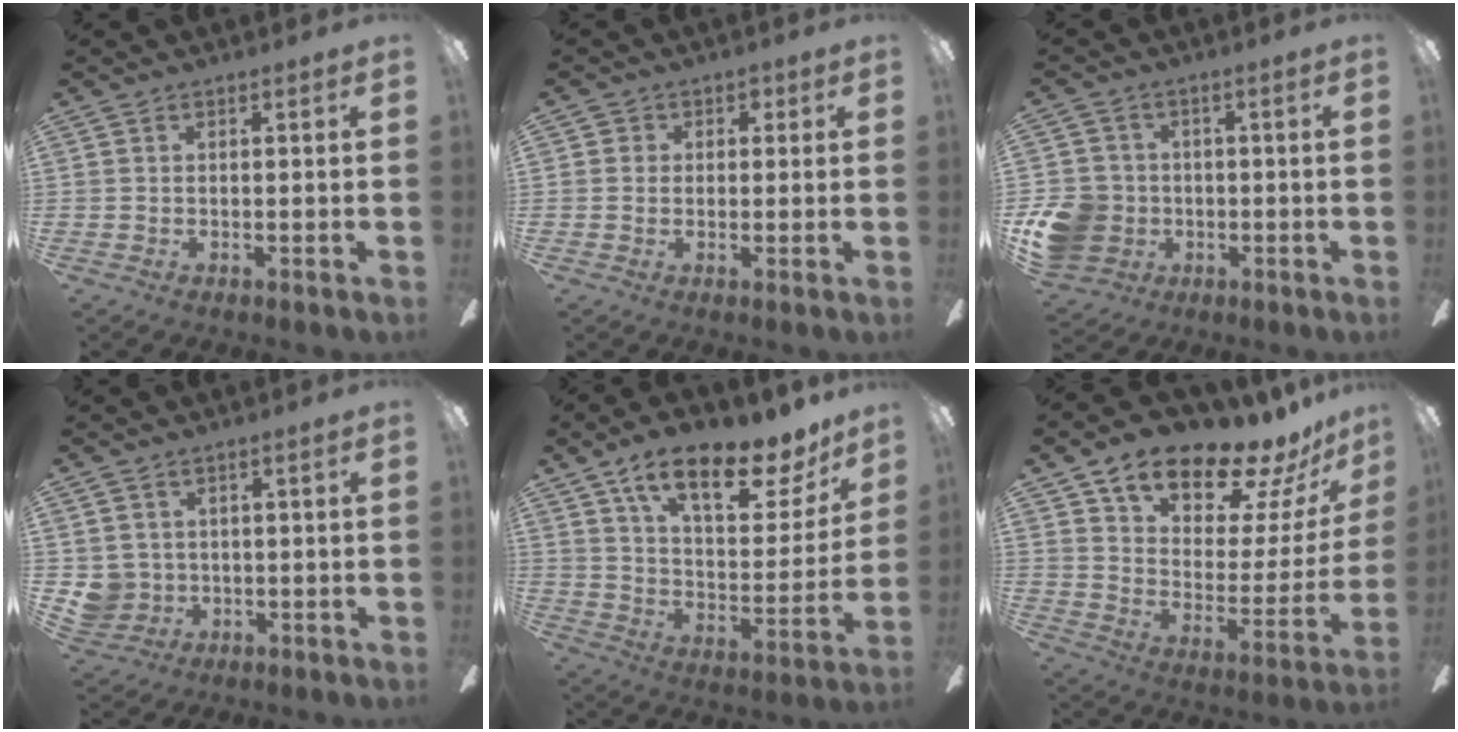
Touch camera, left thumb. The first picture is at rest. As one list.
[{"total": 2.7, "force": [0.2, 2.6, 0.5], "torque": [-0.005, 0.010, 0.000]}, {"total": 11.7, "force": [-2.4, 10.5, 4.6], "torque": [-0.111, 0.027, -0.038]}, {"total": 4.7, "force": [1.3, 4.5, 0.4], "torque": [-0.024, -0.004, 0.027]}, {"total": 19.2, "force": [13.4, 7.5, 11.6], "torque": [-0.185, -0.083, 0.226]}, {"total": 18.7, "force": [15.3, 7.4, 7.9], "torque": [-0.132, -0.109, 0.264]}]